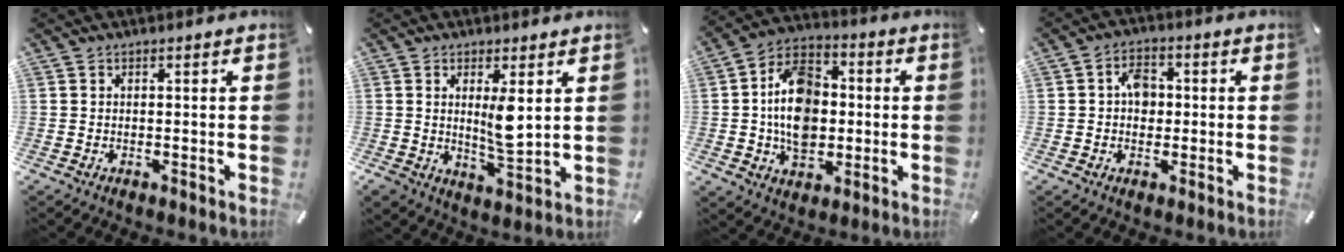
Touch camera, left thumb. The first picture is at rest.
{"total": 7.6, "force": [2.0, 3.0, 6.7], "torque": [-0.123, -0.016, 0.027]}
{"total": 14.7, "force": [-0.7, 11.0, 9.6], "torque": [-0.183, 0.012, -0.016]}
{"total": 5.3, "force": [0.2, 4.0, 3.4], "torque": [-0.050, 0.005, 0.000]}